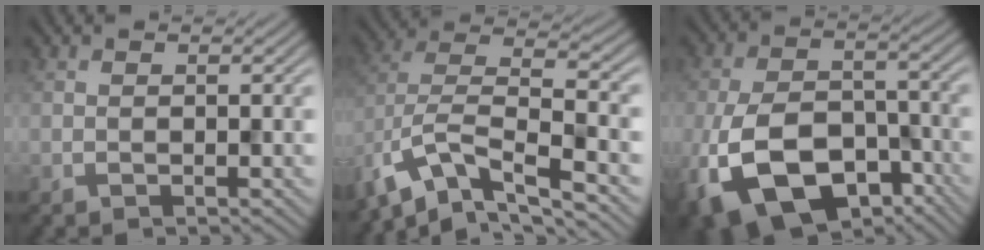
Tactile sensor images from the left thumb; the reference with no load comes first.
{"total": 10.5, "force": [-6.9, 3.7, 7.1], "torque": [-0.146, -0.013, -0.131]}
{"total": 14.4, "force": [-7.2, 8.4, 9.3], "torque": [-0.203, -0.027, -0.132]}